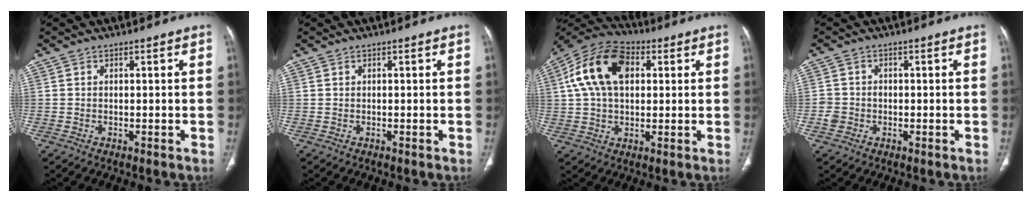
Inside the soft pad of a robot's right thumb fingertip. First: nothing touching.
{"total": 0.0}
{"total": 15.5, "force": [3.7, 9.7, 11.4], "torque": [-0.208, 0.022, 0.060]}
{"total": 2.8, "force": [-0.9, 2.6, 0.7], "torque": [-0.005, 0.012, -0.021]}